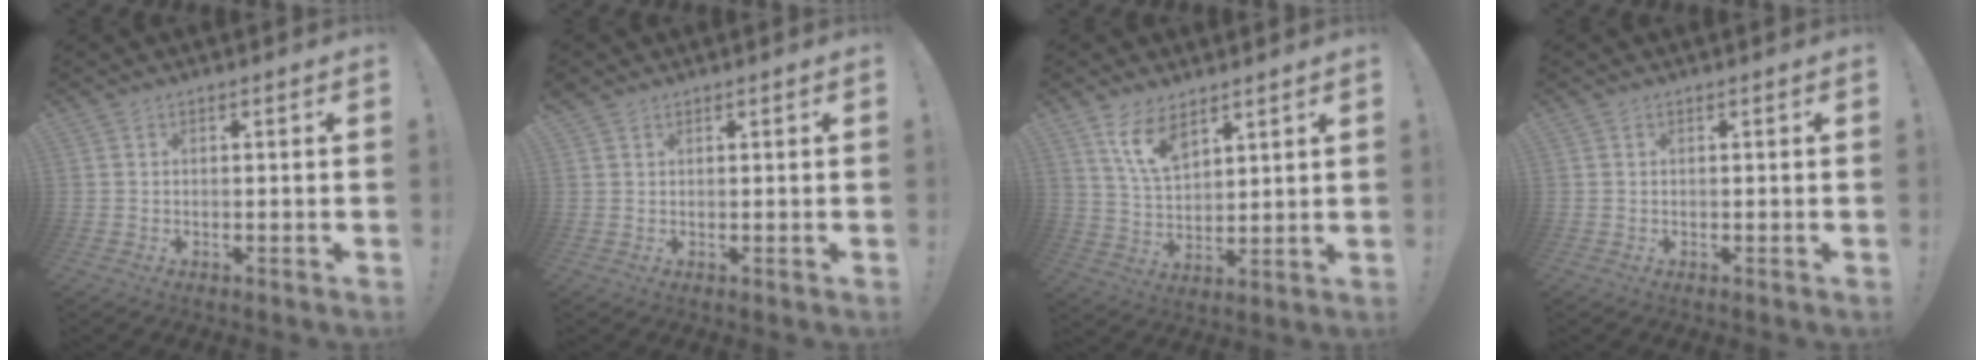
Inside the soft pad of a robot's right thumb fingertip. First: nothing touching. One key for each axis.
{"total": 1.0, "fx": 0.9, "fy": 0.4, "fz": 0.3, "tx": 0.002, "ty": -0.004, "tz": 0.016}
{"total": 9.6, "fx": 6.9, "fy": 4.5, "fz": 4.9, "tx": -0.103, "ty": -0.030, "tz": 0.135}
{"total": 0.0}